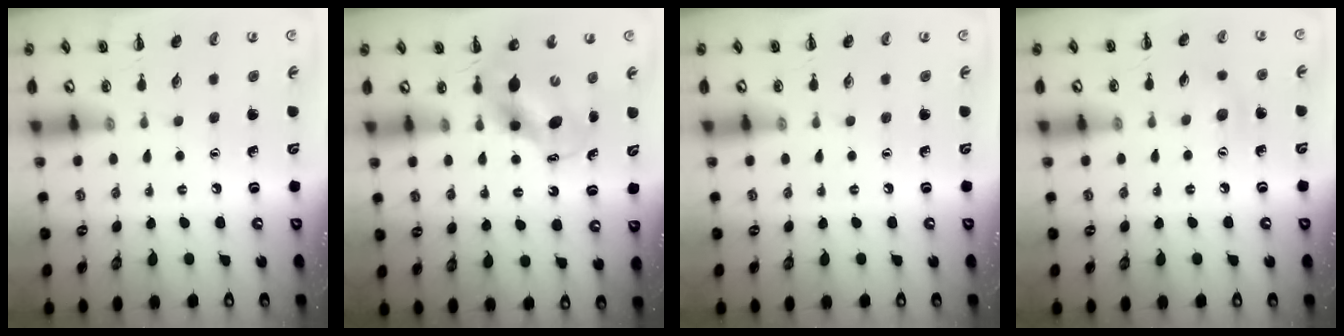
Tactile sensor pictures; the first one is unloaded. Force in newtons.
{"total": 6.1, "press": 6.0, "slide": 1.2}
{"total": 0.0}
{"total": 5.7, "press": 5.5, "slide": 1.3}